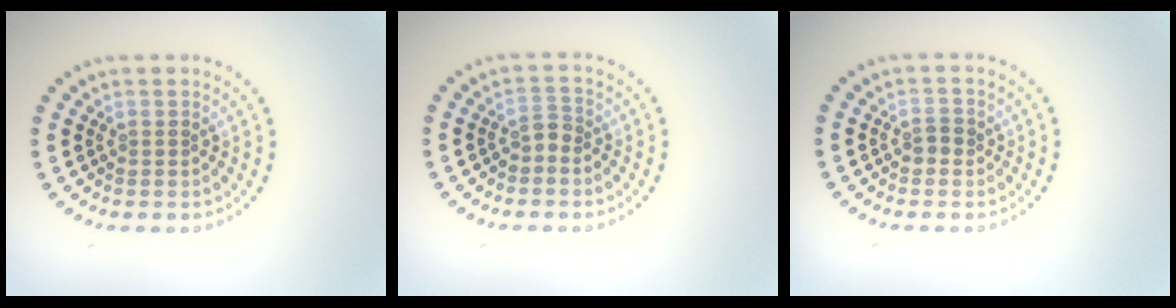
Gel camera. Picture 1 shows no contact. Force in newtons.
{"total": 1.3, "press": 1.0, "slide": 0.9}
{"total": 1.1, "press": 1.1, "slide": 0.2}